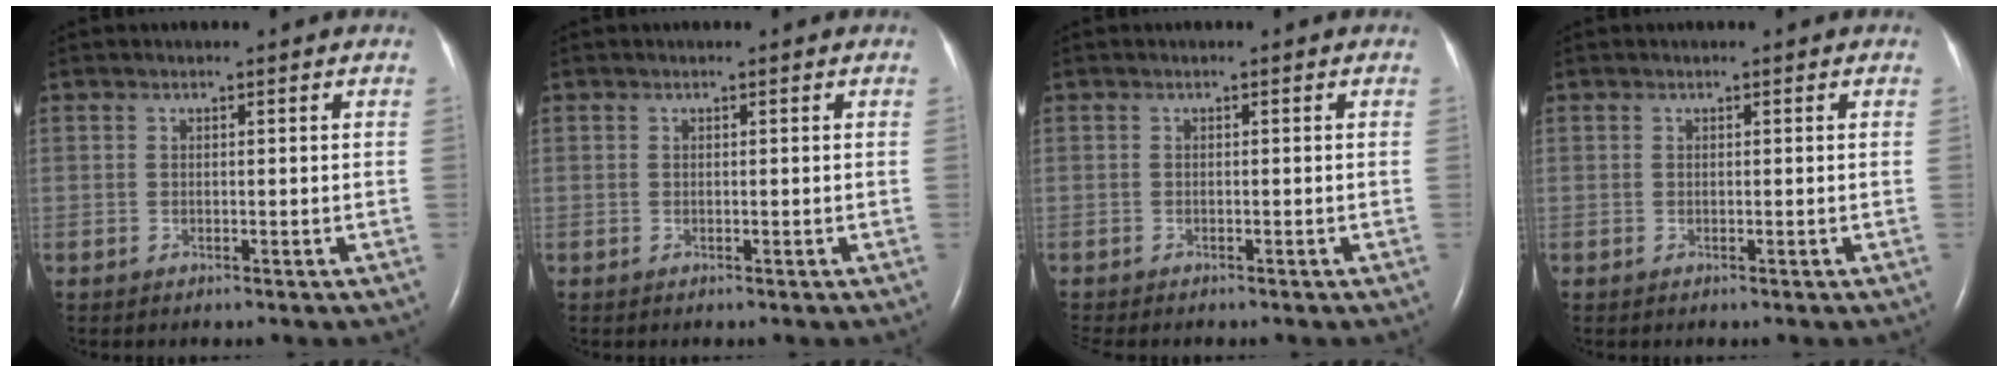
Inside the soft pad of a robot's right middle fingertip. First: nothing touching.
{"total": 0.0}
{"total": 2.2, "force": [-1.9, 0.4, 0.8], "torque": [-0.016, -0.006, -0.026]}
{"total": 0.0}